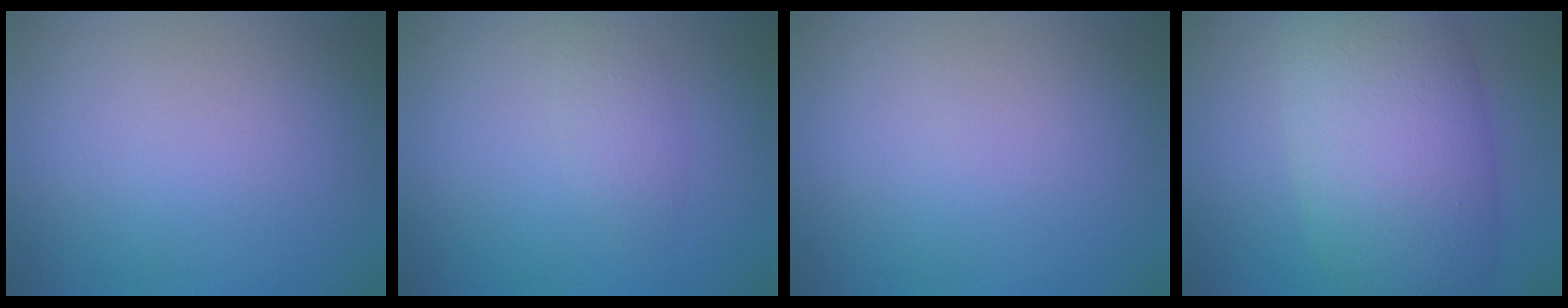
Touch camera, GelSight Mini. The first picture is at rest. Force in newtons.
{"total": 1.7, "press": 1.7, "slide": 0.0}
{"total": 0.0}
{"total": 11.5, "press": 11.5, "slide": 0.4}